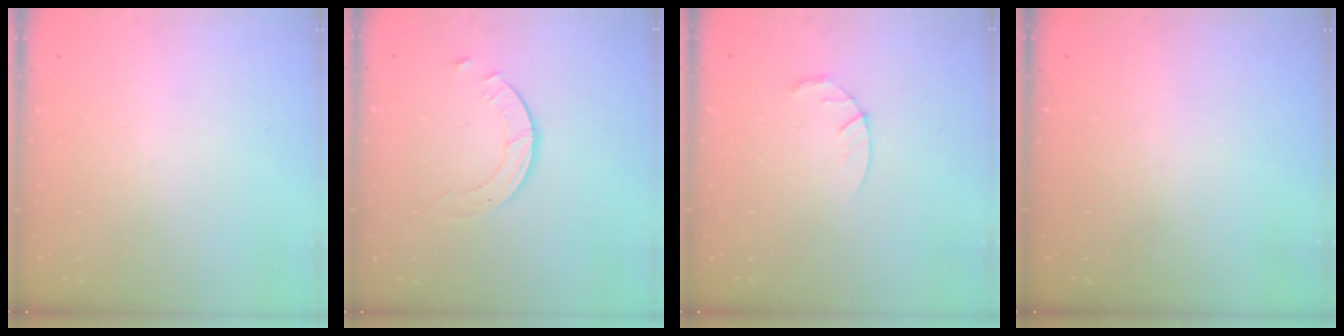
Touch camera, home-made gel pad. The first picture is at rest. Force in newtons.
{"total": 2.3, "press": 2.3, "slide": 0.3}
{"total": 3.6, "press": 3.6, "slide": 0.5}
{"total": 0.0}